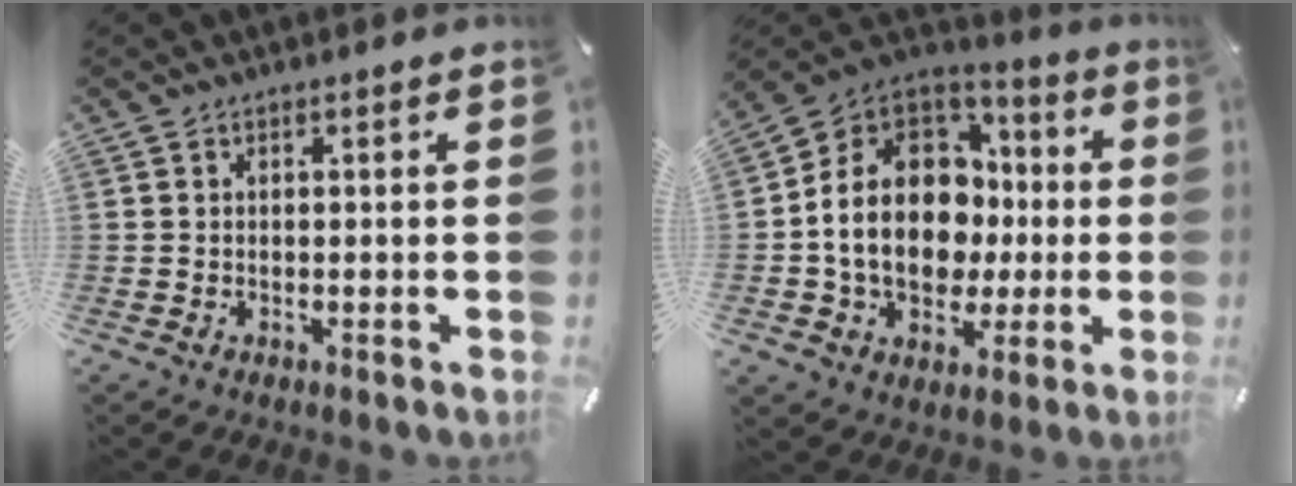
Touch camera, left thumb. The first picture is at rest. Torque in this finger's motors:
{"motor_torque": [1.04, 1.18, 0.72, -0.16, 0.67]}